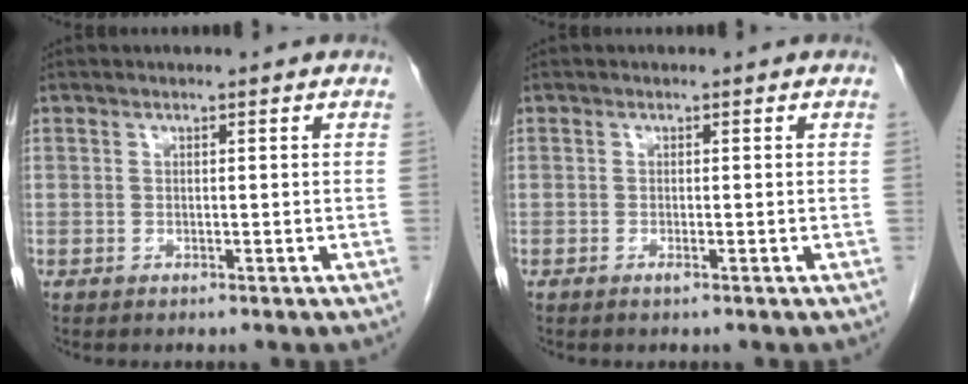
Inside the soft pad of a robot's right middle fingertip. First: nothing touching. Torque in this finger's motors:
{"motor_torque": [-0.25, -0.13, 0.00, 0.00]}